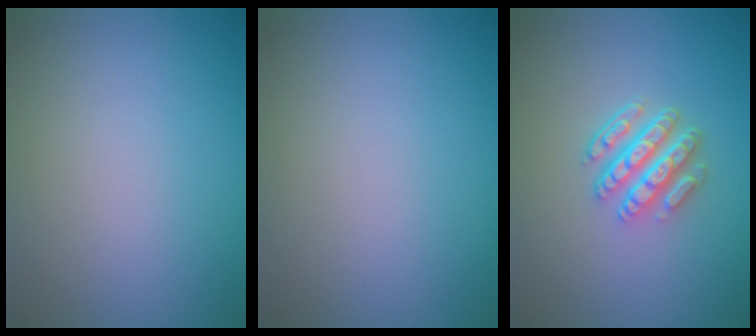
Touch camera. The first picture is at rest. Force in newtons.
{"total": 0.0}
{"total": 4.7, "press": 3.5, "slide": 3.1}